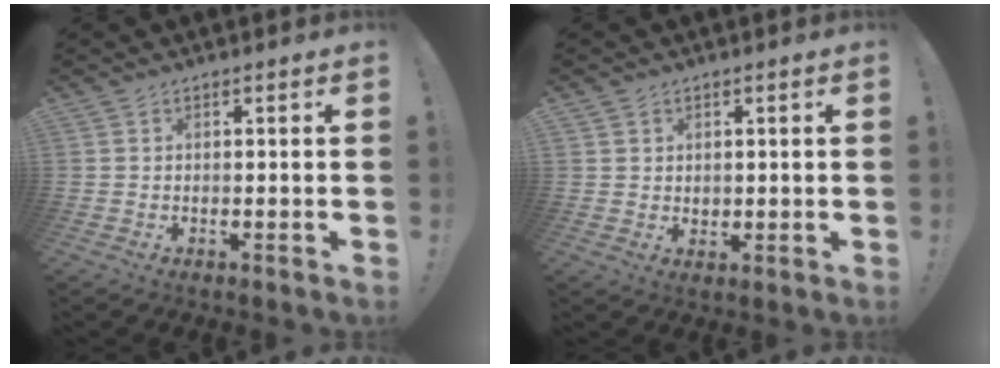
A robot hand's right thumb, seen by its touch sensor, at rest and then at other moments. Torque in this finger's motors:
{"motor_torque": [2.16, 2.85, 1.76, 0.70, 0.72]}